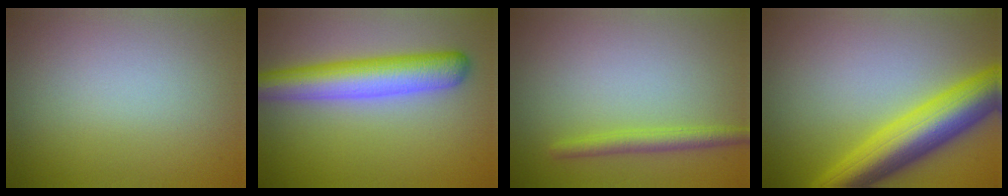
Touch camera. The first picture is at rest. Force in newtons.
{"total": 6.3, "press": 6.3, "slide": 0.2}
{"total": 2.0, "press": 2.0, "slide": 0.1}
{"total": 8.2, "press": 8.2, "slide": 0.2}